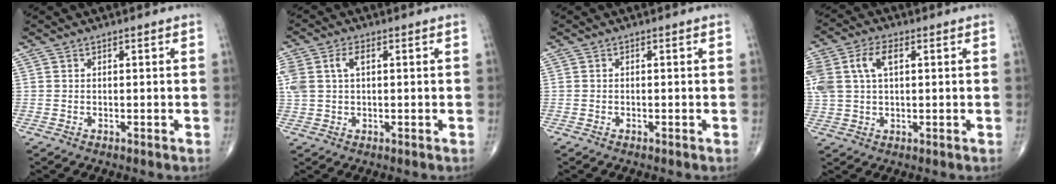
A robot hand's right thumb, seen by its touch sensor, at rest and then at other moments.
{"total": 7.3, "force": [2.1, 4.3, 5.6], "torque": [-0.145, 0.019, 0.046]}
{"total": 0.0}
{"total": 12.3, "force": [3.6, 7.3, 9.2], "torque": [-0.233, 0.016, 0.070]}